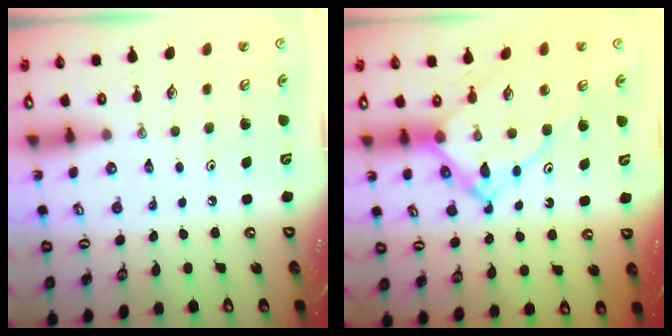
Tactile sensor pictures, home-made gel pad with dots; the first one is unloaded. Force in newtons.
{"total": 13.9, "press": 13.8, "slide": 1.2}